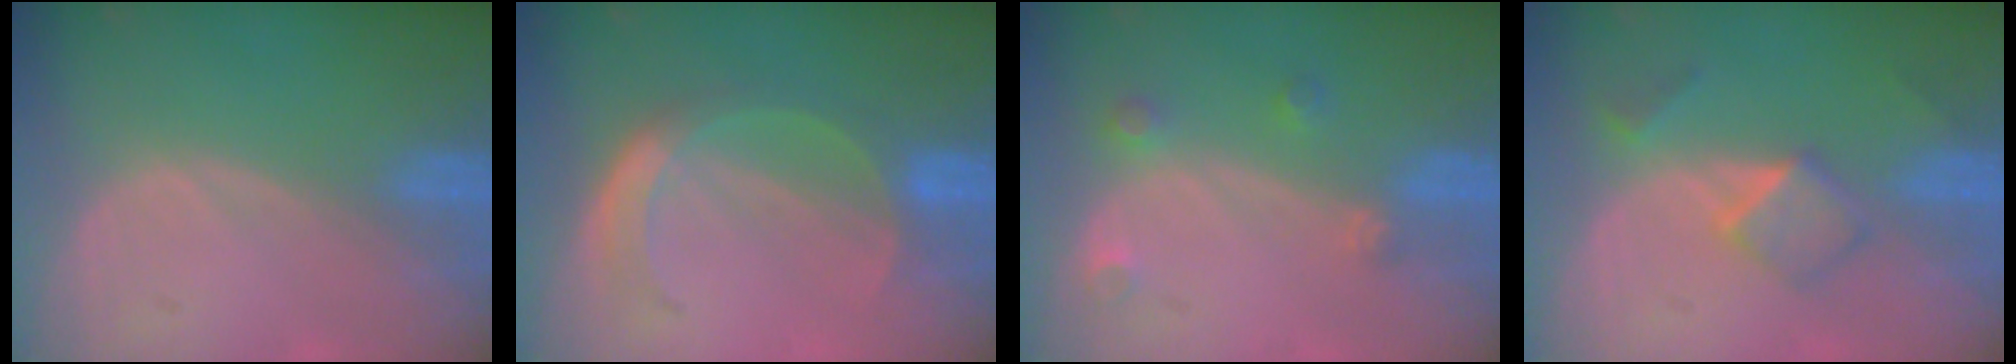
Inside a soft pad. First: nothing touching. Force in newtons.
{"total": 5.8, "press": 5.1, "slide": 2.6}
{"total": 2.6, "press": 2.6, "slide": 0.5}
{"total": 5.2, "press": 4.5, "slide": 2.6}